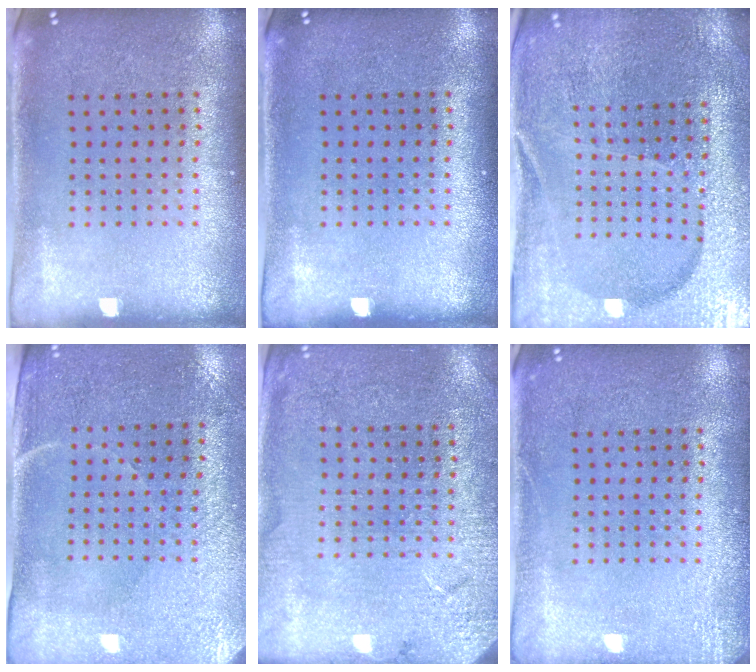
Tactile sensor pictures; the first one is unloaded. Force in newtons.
{"total": 0.0}
{"total": 3.7, "press": 3.7, "slide": 0.8}
{"total": 3.0, "press": 2.7, "slide": 1.3}
{"total": 2.7, "press": 2.7, "slide": 0.1}
{"total": 2.1, "press": 2.1, "slide": 0.3}